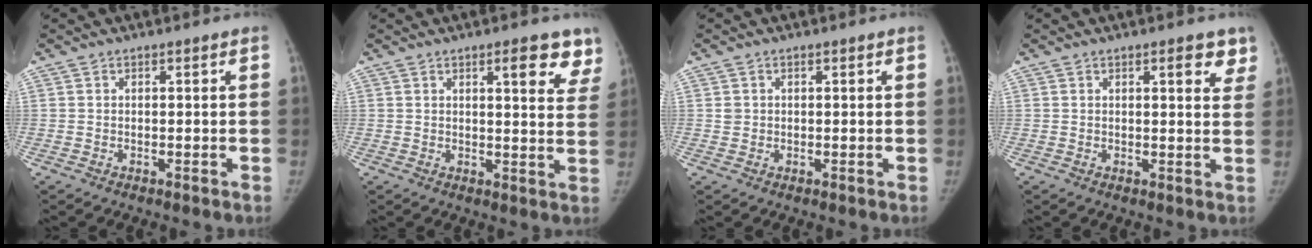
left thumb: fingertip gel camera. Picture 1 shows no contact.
{"total": 9.1, "force": [5.9, 2.6, 6.4], "torque": [-0.045, -0.028, 0.068]}
{"total": 1.2, "force": [0.2, 1.2, 0.3], "torque": [0.000, 0.001, 0.005]}
{"total": 4.8, "force": [2.9, 1.7, 3.4], "torque": [-0.018, -0.012, 0.032]}